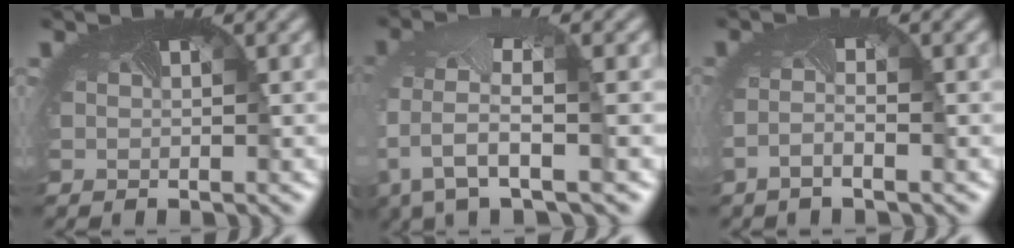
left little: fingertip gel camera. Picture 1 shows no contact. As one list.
[{"total": 5.2, "force": [-1.1, 2.1, 4.7], "torque": [-0.121, -0.021, -0.025]}, {"total": 1.3, "force": [-1.0, -0.3, 0.8], "torque": [-0.033, -0.006, -0.026]}]